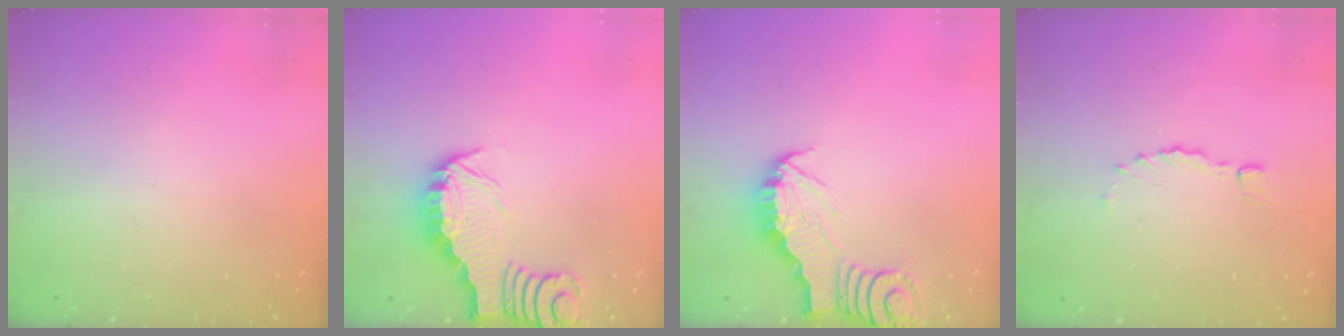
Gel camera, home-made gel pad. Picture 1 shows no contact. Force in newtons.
{"total": 3.0, "press": 3.0, "slide": 0.3}
{"total": 2.8, "press": 2.7, "slide": 0.3}
{"total": 0.0}